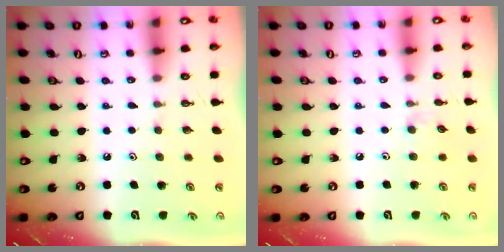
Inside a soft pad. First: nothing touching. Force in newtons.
{"total": 2.9, "press": 2.9, "slide": 0.3}